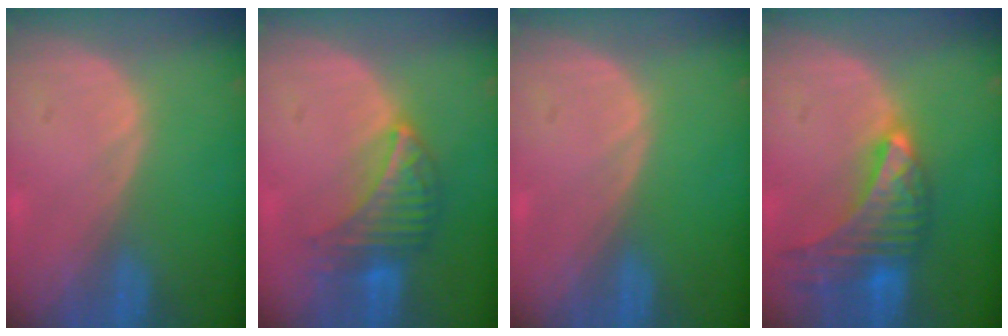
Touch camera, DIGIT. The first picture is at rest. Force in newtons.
{"total": 6.7, "press": 6.6, "slide": 1.2}
{"total": 0.0}
{"total": 9.6, "press": 8.5, "slide": 4.4}